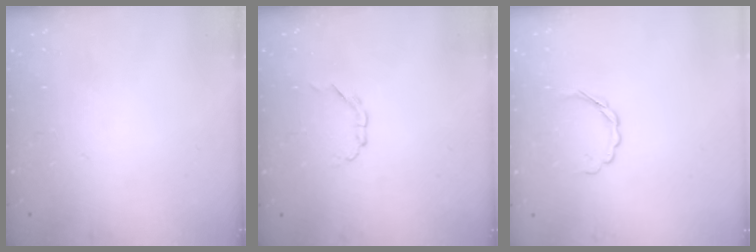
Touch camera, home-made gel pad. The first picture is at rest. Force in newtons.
{"total": 2.1, "press": 2.1, "slide": 0.6}
{"total": 3.3, "press": 3.2, "slide": 0.8}